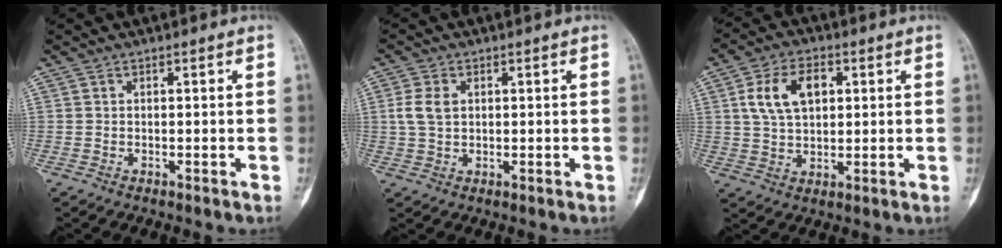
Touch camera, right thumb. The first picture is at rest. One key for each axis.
{"total": 4.2, "fx": 0.8, "fy": 2.8, "fz": 3.1, "tx": -0.069, "ty": 0.003, "tz": 0.015}
{"total": 9.5, "fx": 2.5, "fy": 5.9, "fz": 7.0, "tx": -0.120, "ty": 0.004, "tz": 0.047}